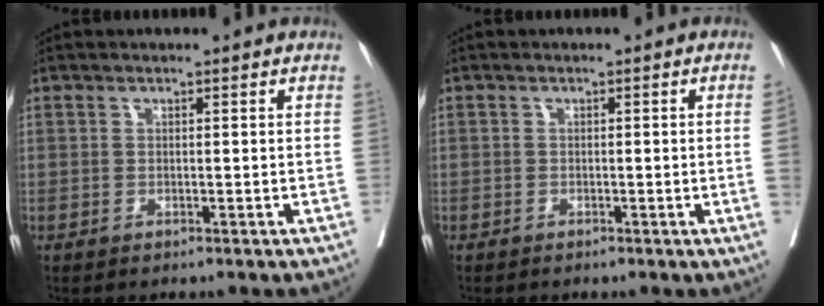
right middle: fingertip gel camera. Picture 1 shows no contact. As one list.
[{"total": 1.1, "force": [-0.2, -0.3, 1.0], "torque": [-0.013, 0.000, -0.002]}]